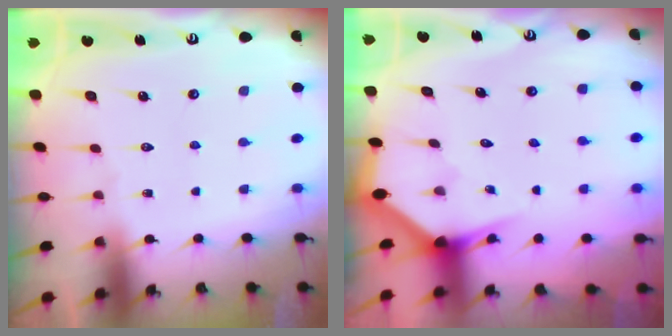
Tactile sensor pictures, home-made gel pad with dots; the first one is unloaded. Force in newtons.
{"total": 2.8, "press": 2.8, "slide": 0.2}